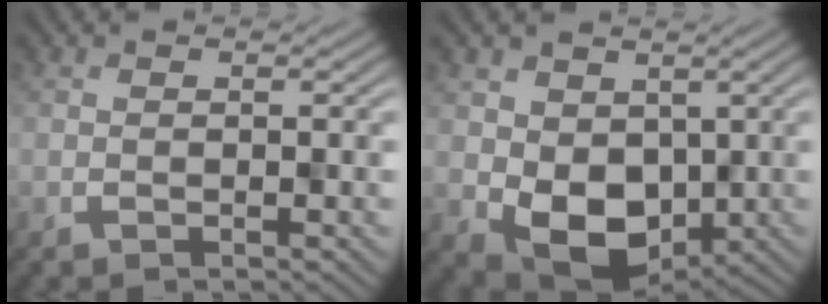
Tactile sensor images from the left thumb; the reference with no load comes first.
{"total": 7.8, "force": [-0.4, 6.2, 4.7], "torque": [-0.094, -0.037, 0.007]}